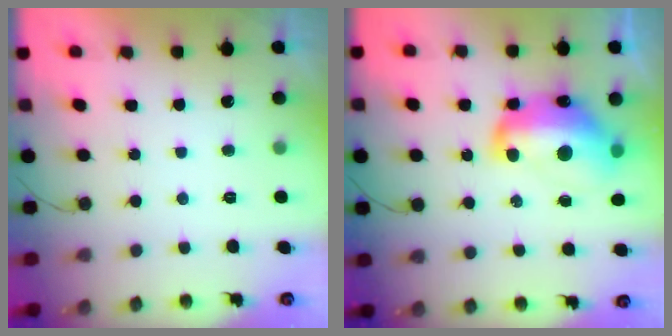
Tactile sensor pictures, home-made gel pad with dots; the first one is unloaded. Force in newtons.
{"total": 16.8, "press": 16.8, "slide": 1.2}